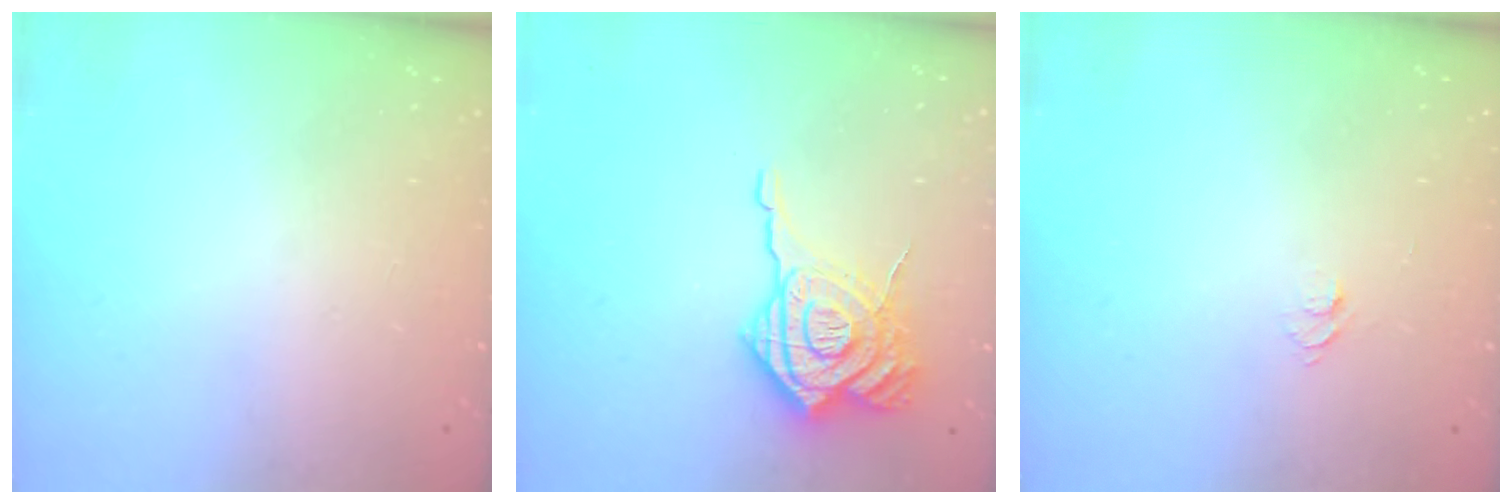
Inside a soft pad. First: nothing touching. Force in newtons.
{"total": 19.3, "press": 19.2, "slide": 2.0}
{"total": 4.7, "press": 4.6, "slide": 0.5}